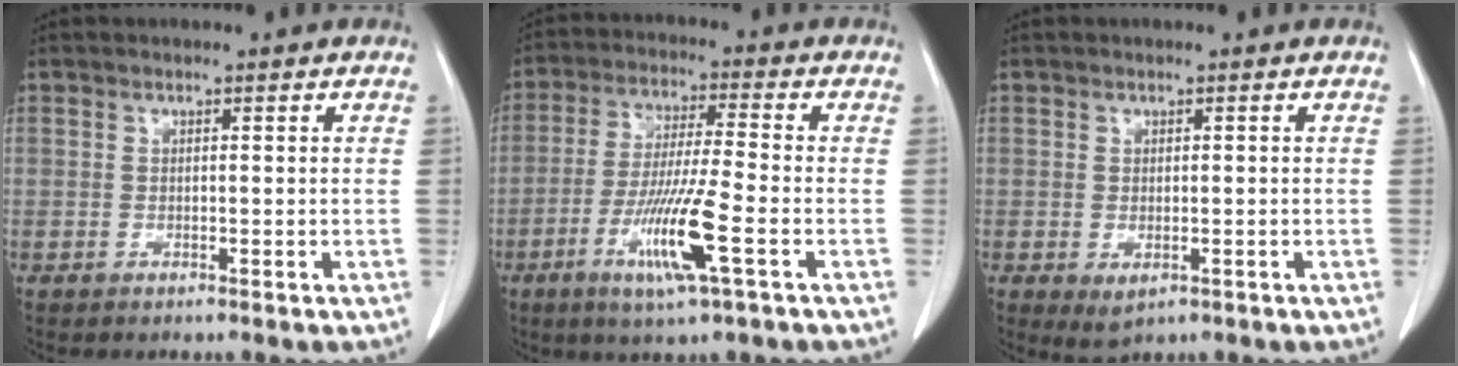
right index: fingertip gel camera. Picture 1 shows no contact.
{"total": 11.0, "force": [-4.2, -0.2, 10.1], "torque": [-0.198, -0.019, -0.080]}
{"total": 2.3, "force": [-0.7, 1.3, 1.8], "torque": [-0.036, -0.010, 0.002]}